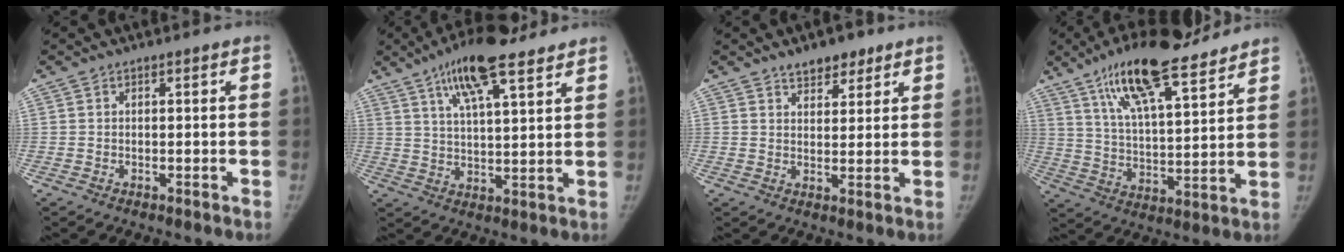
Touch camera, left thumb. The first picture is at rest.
{"total": 13.8, "force": [8.9, 3.9, 9.8], "torque": [-0.150, -0.027, 0.148]}
{"total": 5.3, "force": [3.9, 2.8, 2.4], "torque": [-0.006, -0.023, 0.060]}
{"total": 19.2, "force": [13.8, 4.8, 12.5], "torque": [-0.189, -0.051, 0.235]}